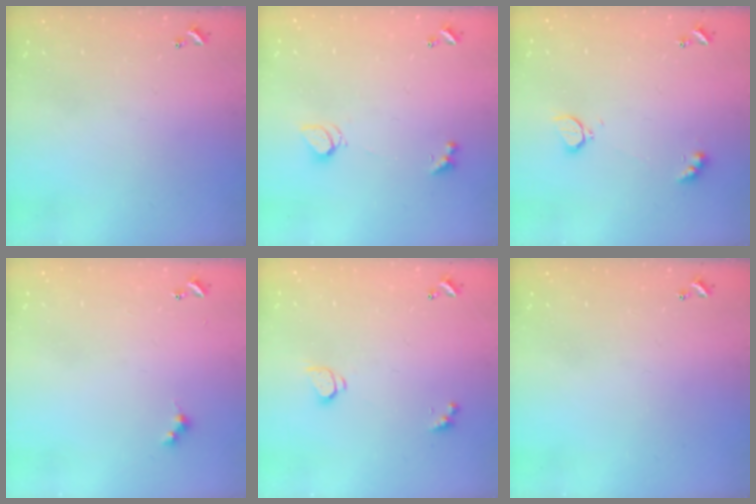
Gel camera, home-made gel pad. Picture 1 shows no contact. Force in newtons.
{"total": 2.0, "press": 1.9, "slide": 0.5}
{"total": 2.8, "press": 2.7, "slide": 0.6}
{"total": 2.6, "press": 2.6, "slide": 0.5}
{"total": 1.6, "press": 1.5, "slide": 0.4}
{"total": 0.0}